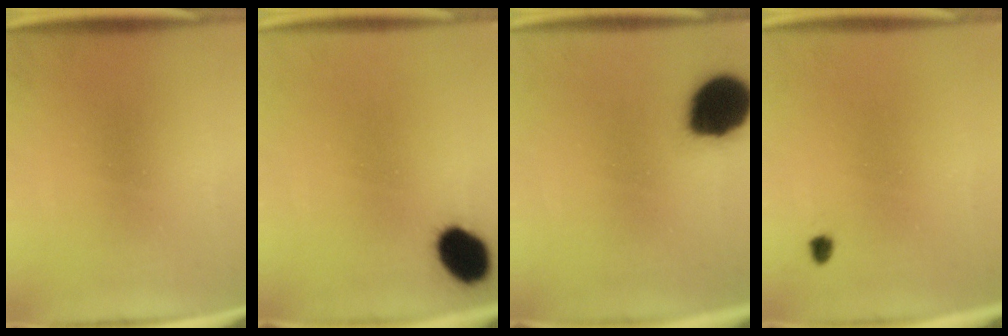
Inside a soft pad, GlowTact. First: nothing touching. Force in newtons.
{"total": 9.0}
{"total": 16.2}
{"total": 1.0}